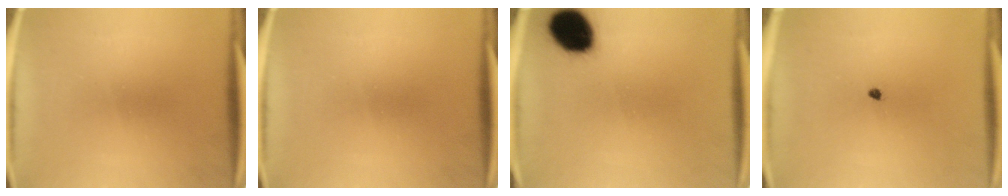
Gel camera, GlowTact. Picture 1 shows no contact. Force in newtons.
{"total": 0.0}
{"total": 12.6}
{"total": 0.7}